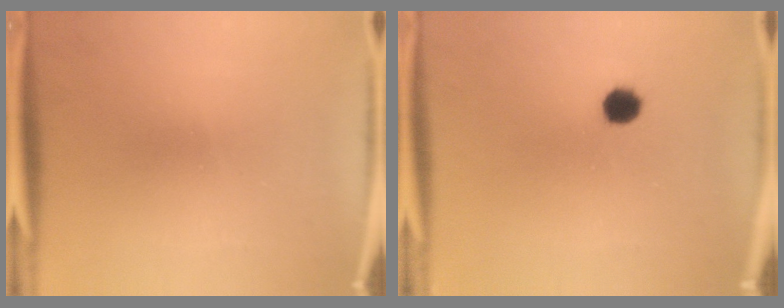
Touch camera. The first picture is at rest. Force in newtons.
{"total": 4.3}